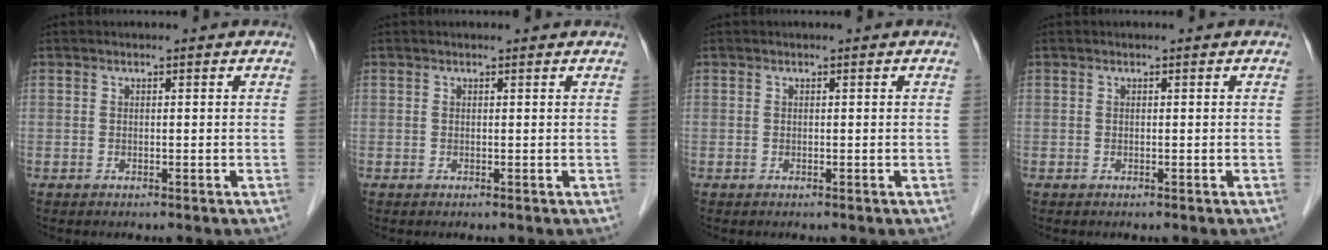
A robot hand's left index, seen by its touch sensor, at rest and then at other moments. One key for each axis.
{"total": 0.8, "fx": 0.8, "fy": 0.2, "fz": 0.1, "tx": -0.012, "ty": 0.009, "tz": 0.008}
{"total": 0.0}
{"total": 0.0}